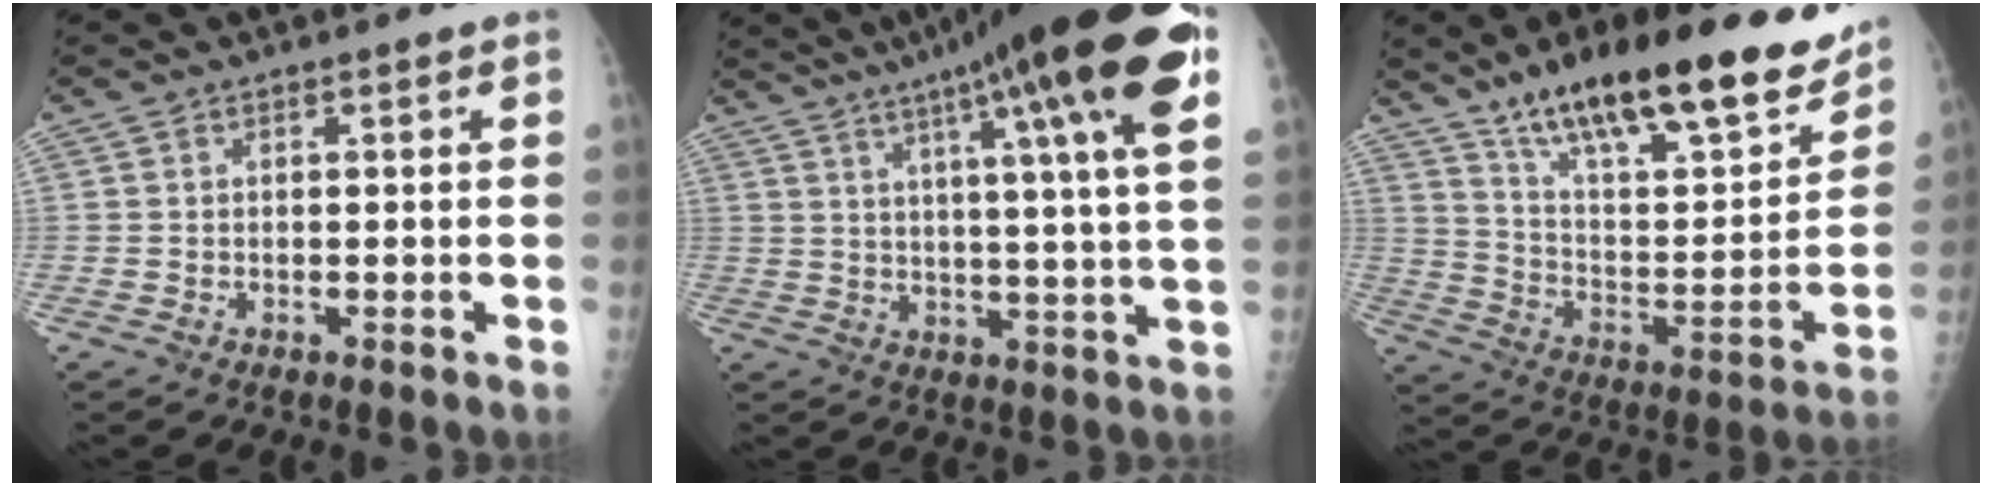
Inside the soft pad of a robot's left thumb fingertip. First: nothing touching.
{"total": 23.6, "force": [12.2, 2.2, 20.1], "torque": [-0.301, -0.009, 0.162]}
{"total": 27.1, "force": [19.5, 7.4, 17.3], "torque": [-0.237, -0.071, 0.316]}